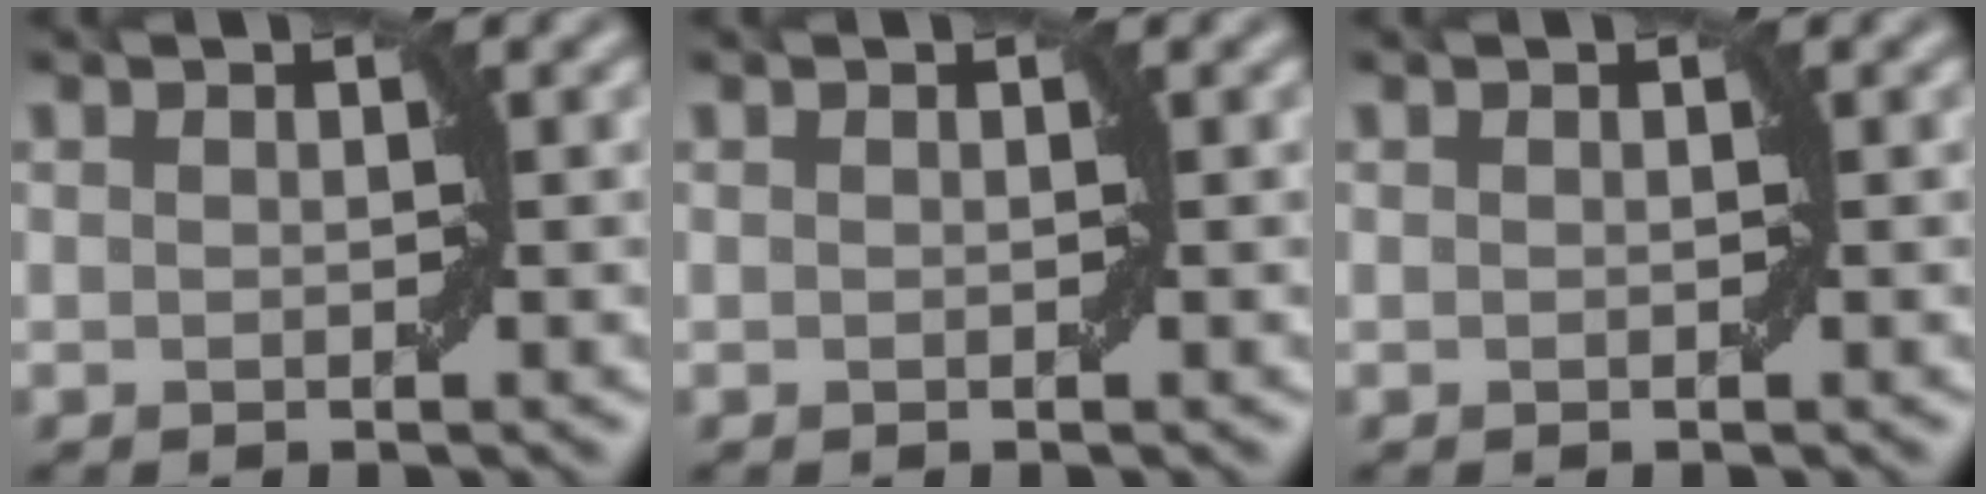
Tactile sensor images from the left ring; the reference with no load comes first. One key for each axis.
{"total": 0.0}
{"total": 0.0}